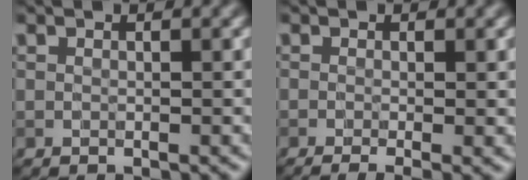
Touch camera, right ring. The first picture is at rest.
{"total": 4.1, "force": [-1.0, 1.7, 3.6], "torque": [-0.049, -0.010, -0.010]}